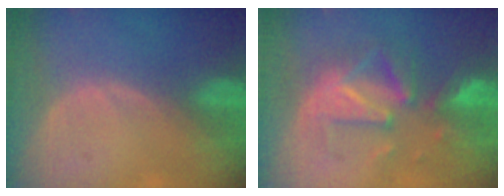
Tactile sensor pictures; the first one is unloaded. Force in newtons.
{"total": 9.1, "press": 8.8, "slide": 2.1}